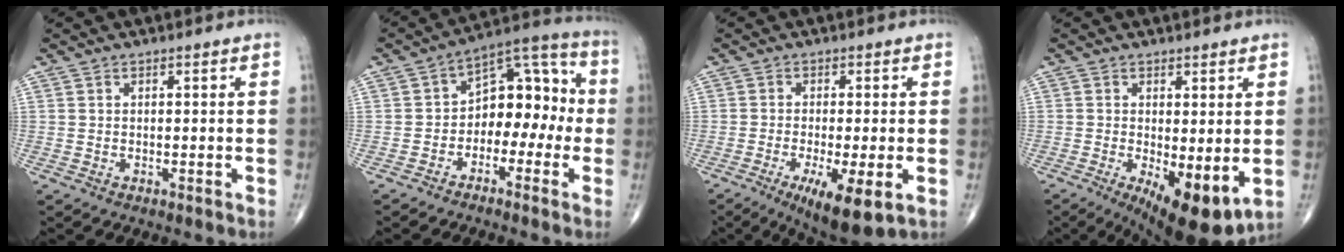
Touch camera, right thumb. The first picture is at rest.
{"total": 12.2, "force": [-2.1, 7.9, 9.0], "torque": [-0.088, 0.054, -0.046]}
{"total": 10.0, "force": [-3.9, 2.4, 8.9], "torque": [-0.143, -0.016, -0.059]}
{"total": 10.7, "force": [-2.3, 3.8, 9.7], "torque": [-0.136, -0.025, -0.023]}